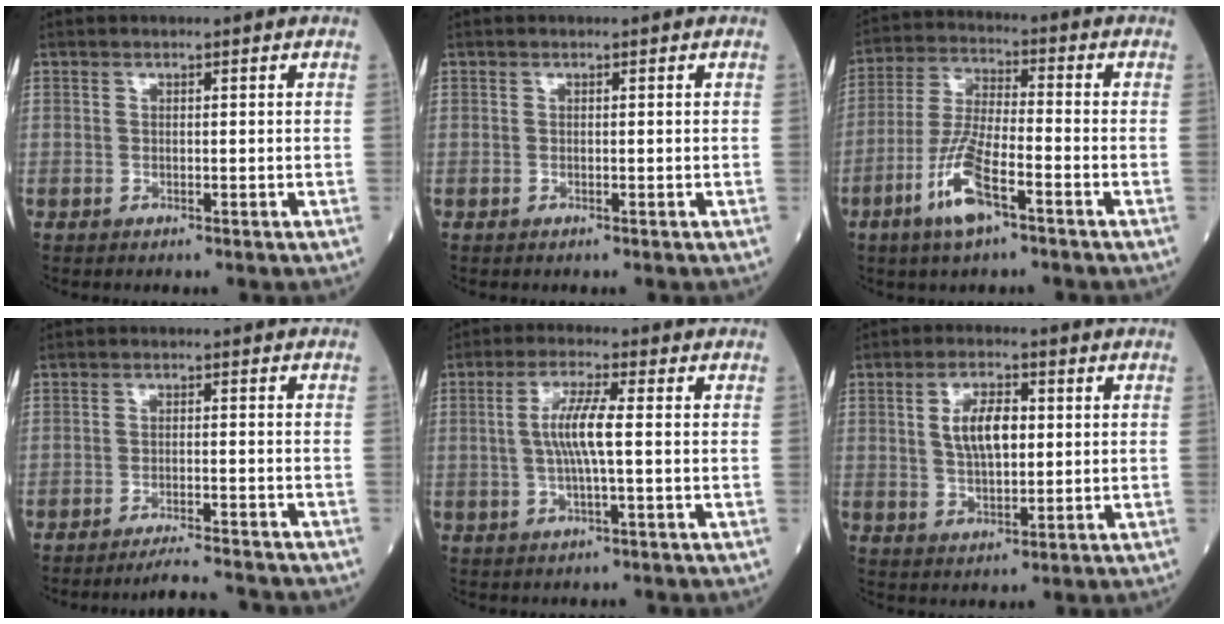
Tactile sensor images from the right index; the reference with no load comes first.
{"total": 0.0}
{"total": 9.8, "force": [-5.1, 2.1, 8.2], "torque": [-0.172, -0.009, -0.097]}
{"total": 7.5, "force": [-7.2, -0.4, 2.1], "torque": [-0.026, -0.010, -0.107]}
{"total": 6.2, "force": [0.2, 0.3, 6.2], "torque": [-0.127, 0.002, 0.002]}
{"total": 6.9, "force": [1.3, 3.0, 6.1], "torque": [-0.119, 0.006, 0.026]}